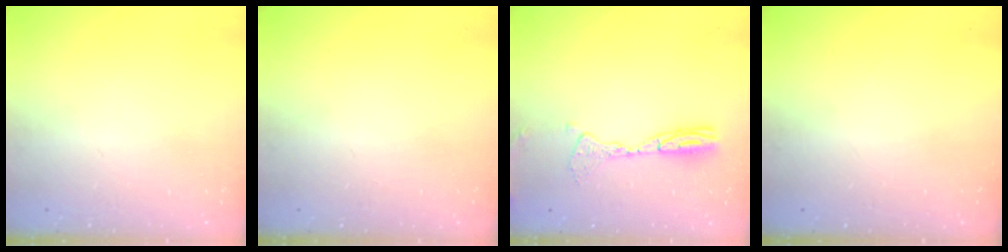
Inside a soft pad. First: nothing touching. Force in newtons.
{"total": 0.0}
{"total": 10.0, "press": 9.7, "slide": 2.6}
{"total": 0.0}